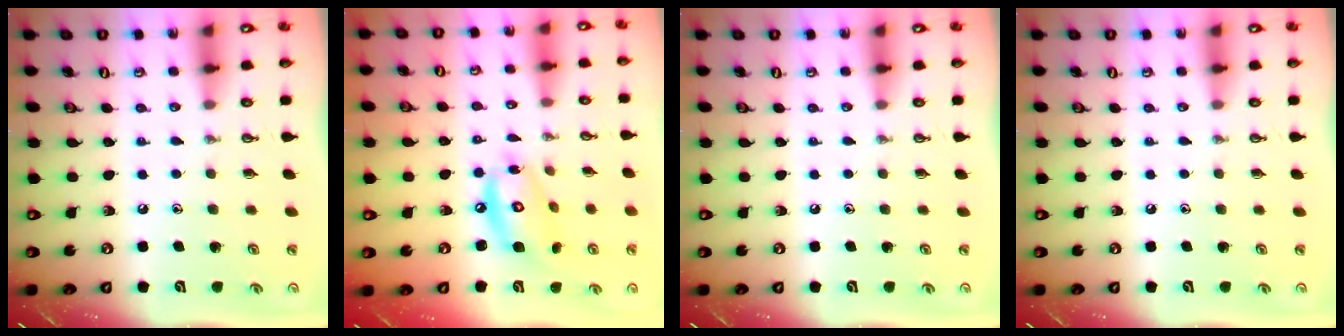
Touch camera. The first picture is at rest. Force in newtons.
{"total": 12.8, "press": 12.8, "slide": 1.2}
{"total": 0.0}
{"total": 0.0}